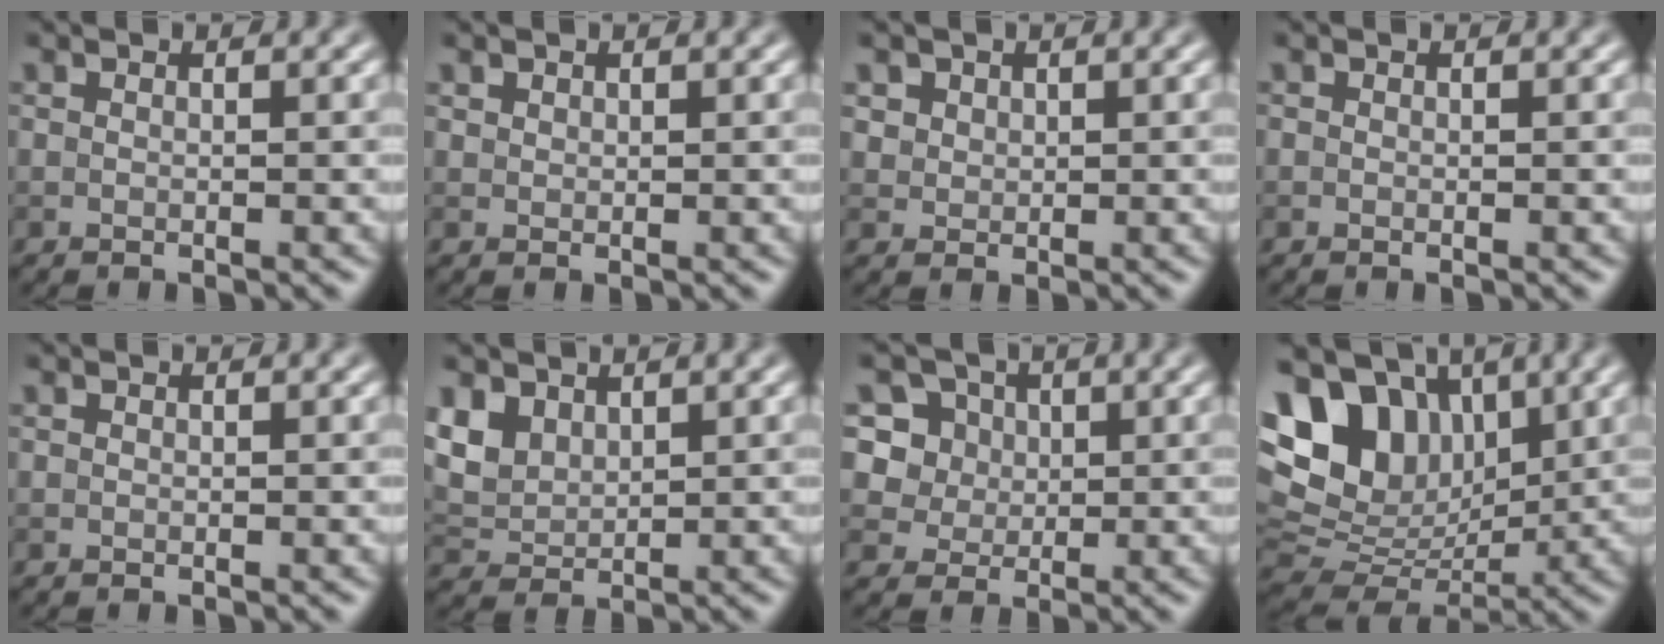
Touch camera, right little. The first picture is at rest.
{"total": 0.8, "force": [0.5, 0.5, 0.1], "torque": [0.001, -0.001, 0.012]}
{"total": 2.5, "force": [1.4, 1.9, 0.9], "torque": [-0.032, 0.001, 0.040]}
{"total": 0.0}
{"total": 0.0}
{"total": 4.0, "force": [2.2, 2.7, 2.0], "torque": [-0.058, 0.003, 0.044]}
{"total": 8.3, "force": [3.5, 6.8, 3.2], "torque": [-0.070, 0.018, 0.048]}
{"total": 11.8, "force": [5.2, 7.9, 7.1], "torque": [-0.144, 0.030, 0.093]}